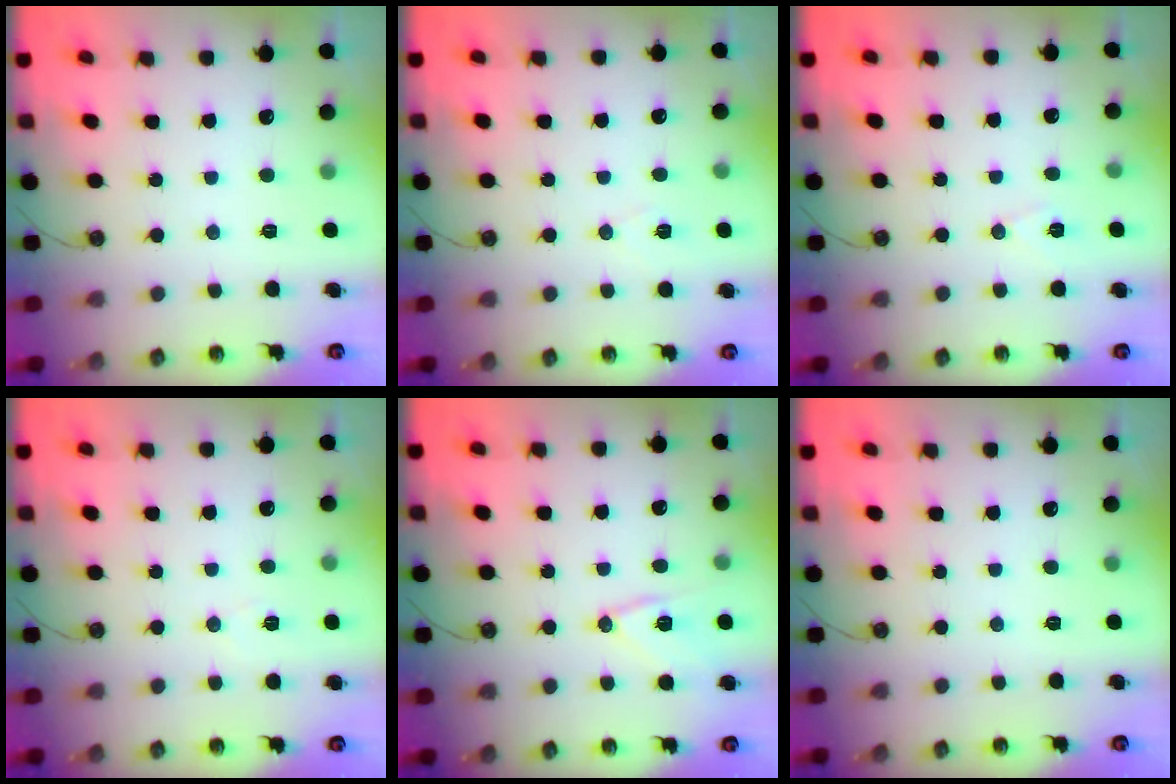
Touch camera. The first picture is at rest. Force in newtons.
{"total": 7.0, "press": 5.3, "slide": 4.6}
{"total": 6.5, "press": 4.7, "slide": 4.5}
{"total": 7.0, "press": 5.5, "slide": 4.4}
{"total": 10.6, "press": 10.5, "slide": 1.4}
{"total": 0.0}